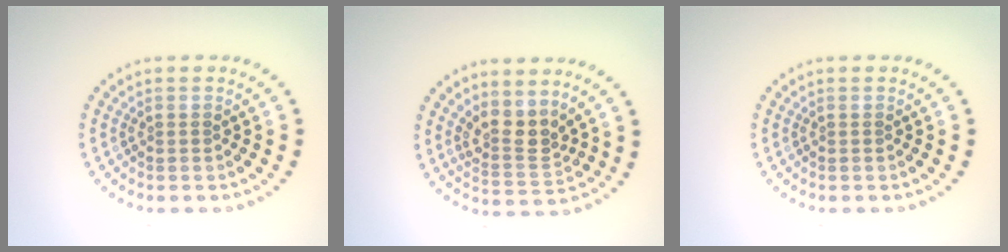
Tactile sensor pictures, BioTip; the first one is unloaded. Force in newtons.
{"total": 2.9, "press": 2.3, "slide": 1.7}
{"total": 0.0}